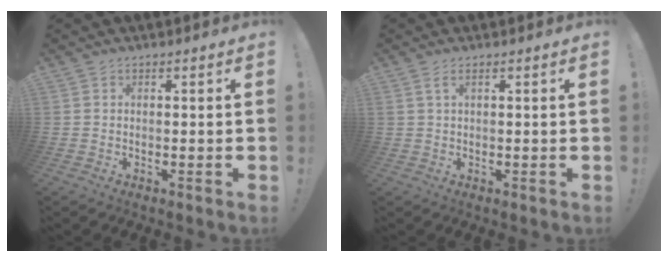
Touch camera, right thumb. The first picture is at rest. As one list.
[{"total": 2.2, "force": [0.9, 0.5, 1.9], "torque": [-0.040, 0.001, 0.017]}]